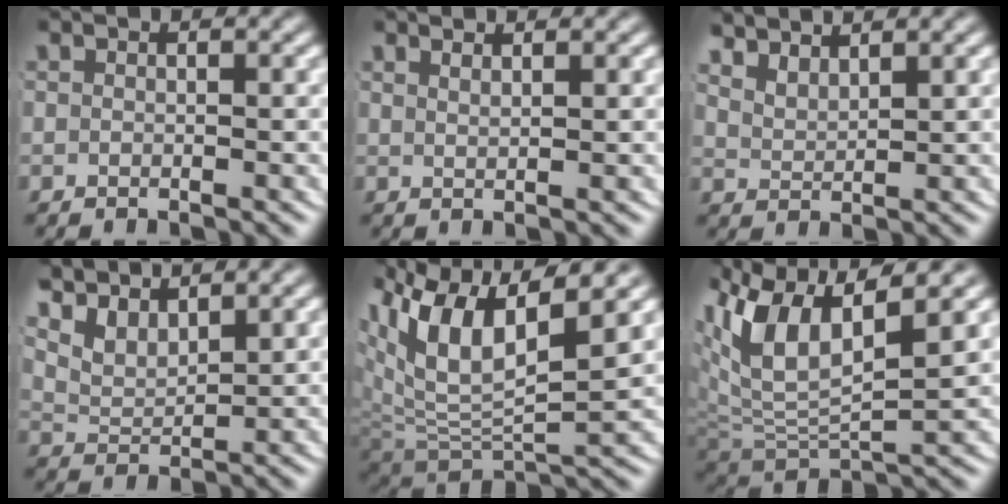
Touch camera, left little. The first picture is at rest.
{"total": 1.4, "force": [1.2, -0.6, 0.6], "torque": [-0.008, -0.007, 0.027]}
{"total": 3.6, "force": [2.9, 1.5, 1.5], "torque": [-0.038, -0.005, 0.052]}
{"total": 5.6, "force": [3.7, 3.2, 2.6], "torque": [-0.063, -0.006, 0.057]}
{"total": 11.3, "force": [2.8, 7.2, 8.2], "torque": [-0.168, -0.013, 0.046]}
{"total": 8.9, "force": [2.5, 5.4, 6.6], "torque": [-0.153, -0.012, 0.044]}